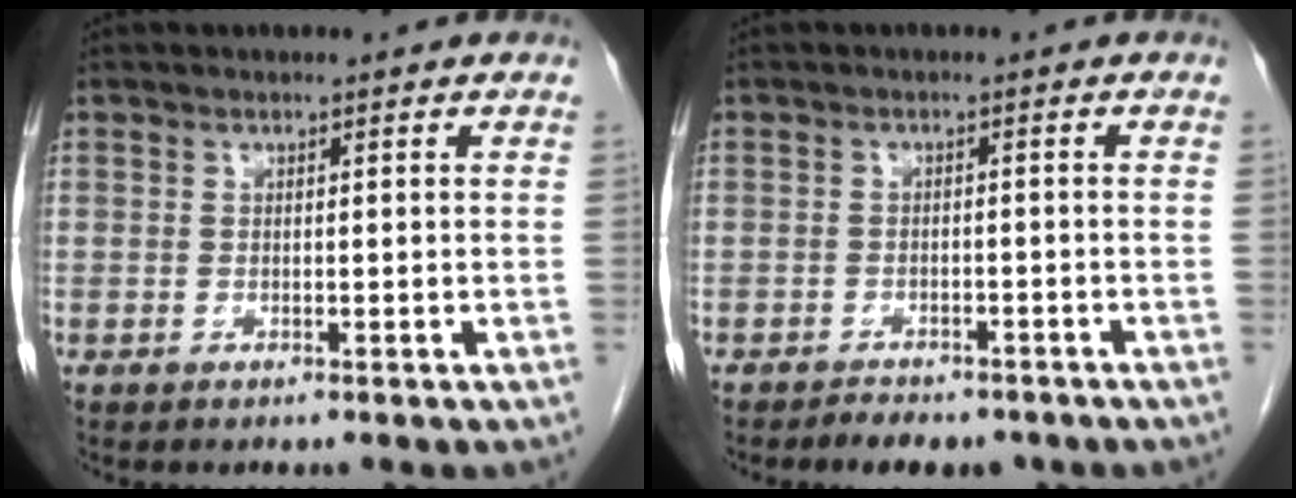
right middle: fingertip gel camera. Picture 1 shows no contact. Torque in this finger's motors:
{"motor_torque": [0.34, -0.26, 0.05, 0.04]}